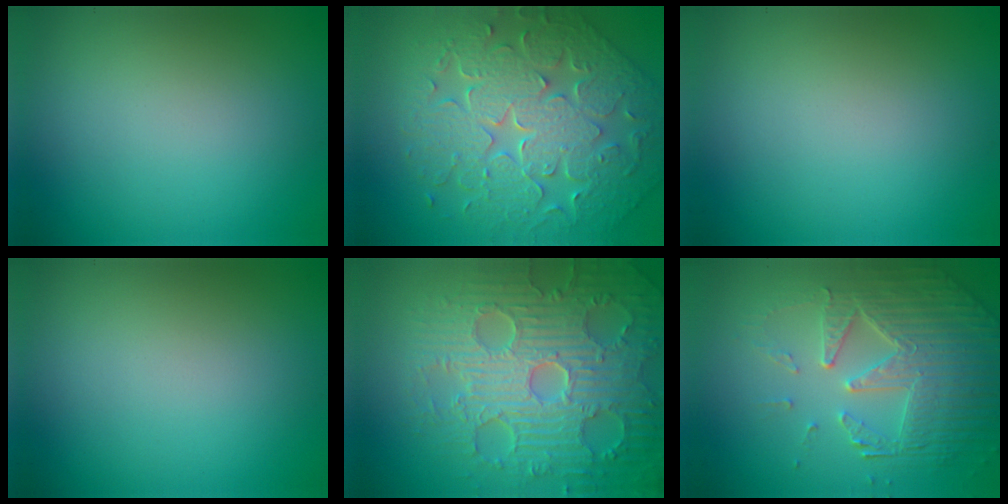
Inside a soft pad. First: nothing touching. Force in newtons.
{"total": 9.2, "press": 6.8, "slide": 6.2}
{"total": 0.0}
{"total": 0.0}
{"total": 9.4, "press": 6.9, "slide": 6.4}
{"total": 6.7, "press": 5.1, "slide": 4.3}